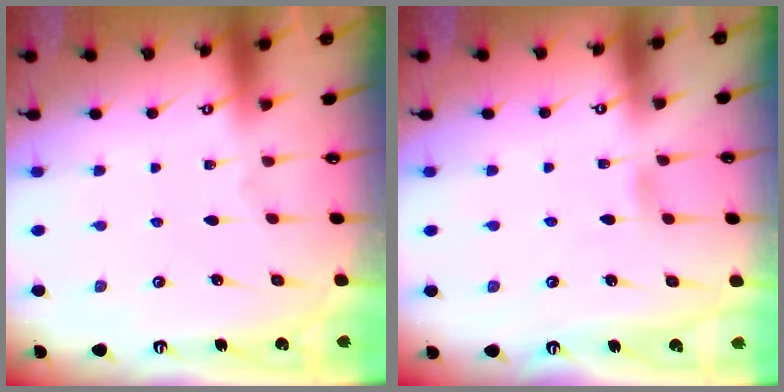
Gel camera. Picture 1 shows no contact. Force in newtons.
{"total": 4.8, "press": 4.7, "slide": 0.4}